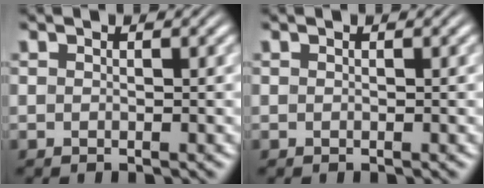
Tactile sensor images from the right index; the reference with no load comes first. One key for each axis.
{"total": 0.0}